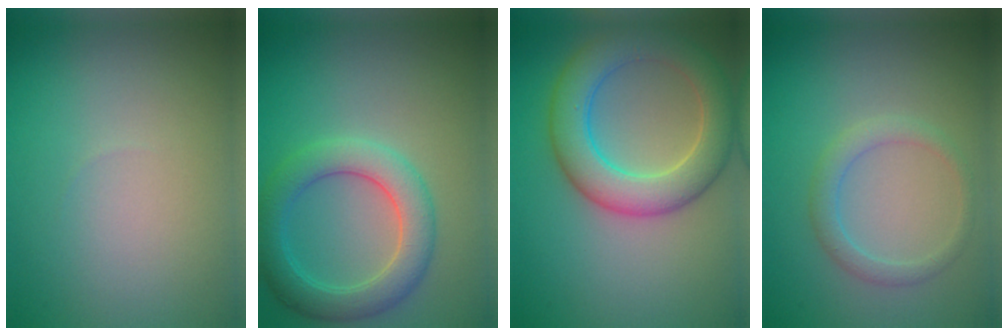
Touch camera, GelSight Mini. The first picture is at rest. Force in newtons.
{"total": 4.9, "press": 4.9, "slide": 0.2}
{"total": 6.6, "press": 6.6, "slide": 0.3}
{"total": 2.0, "press": 2.0, "slide": 0.1}